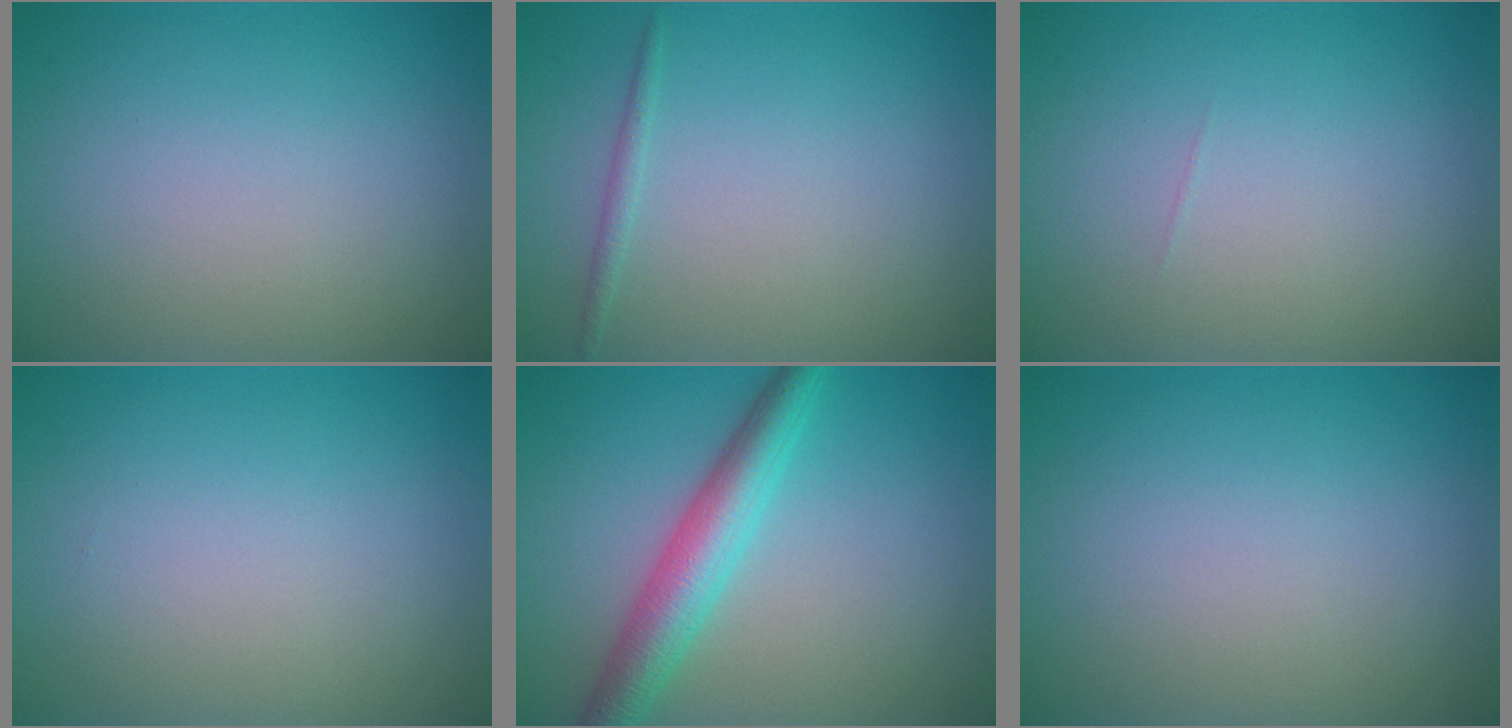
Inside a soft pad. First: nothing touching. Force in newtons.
{"total": 0.8, "press": 0.8, "slide": 0.1}
{"total": 0.0}
{"total": 0.0}
{"total": 5.0, "press": 5.0, "slide": 0.0}
{"total": 0.0}